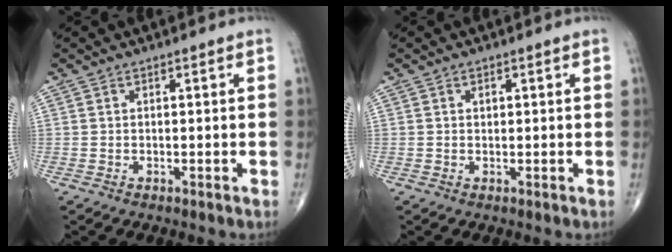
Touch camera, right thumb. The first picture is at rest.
{"total": 0.8, "force": [0.3, 0.5, 0.6], "torque": [-0.009, -0.001, 0.006]}